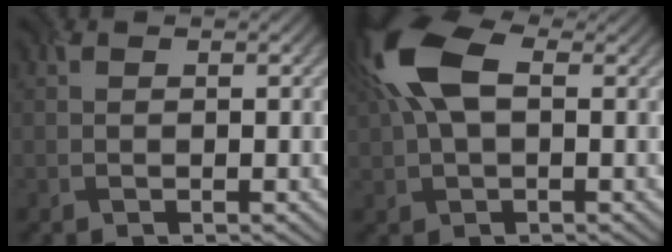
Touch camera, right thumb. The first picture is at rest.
{"total": 10.1, "force": [2.9, 5.3, 8.1], "torque": [-0.194, 0.017, 0.045]}